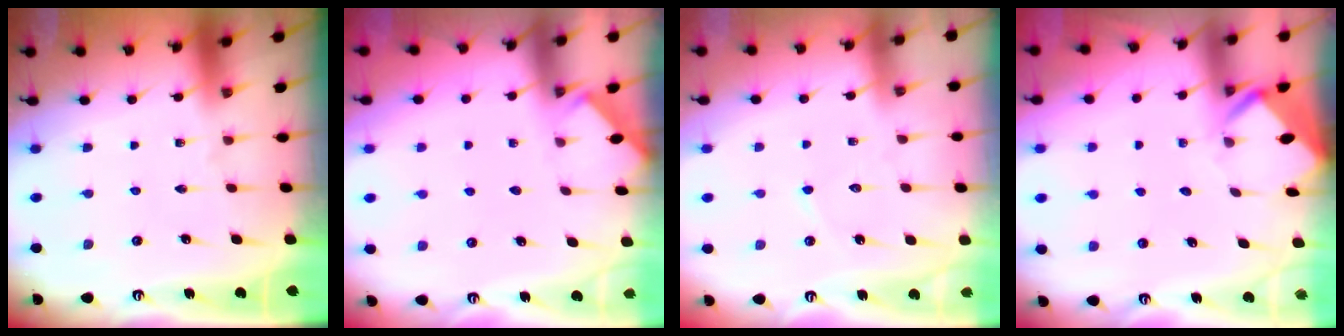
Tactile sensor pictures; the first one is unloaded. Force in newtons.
{"total": 1.3, "press": 1.3, "slide": 0.3}
{"total": 3.1, "press": 3.1, "slide": 0.2}
{"total": 3.9, "press": 3.8, "slide": 0.4}